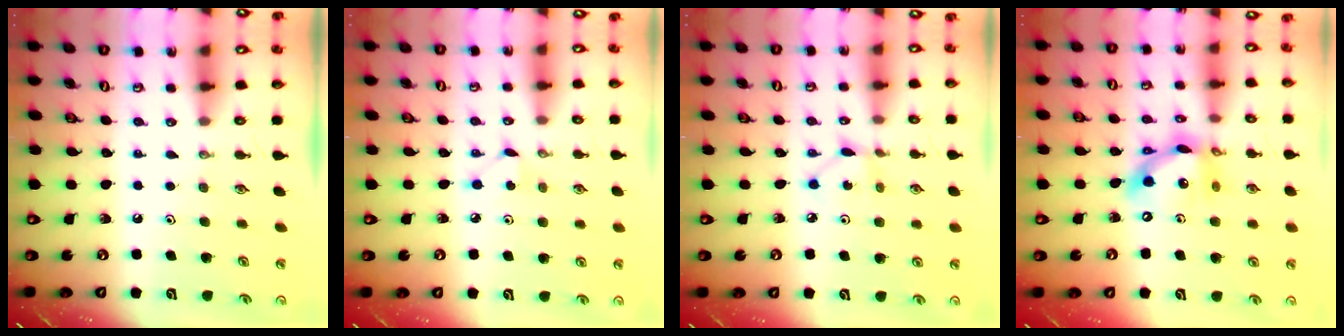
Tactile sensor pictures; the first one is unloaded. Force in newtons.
{"total": 3.4, "press": 3.4, "slide": 0.3}
{"total": 2.9, "press": 2.9, "slide": 0.2}
{"total": 14.6, "press": 14.6, "slide": 1.0}